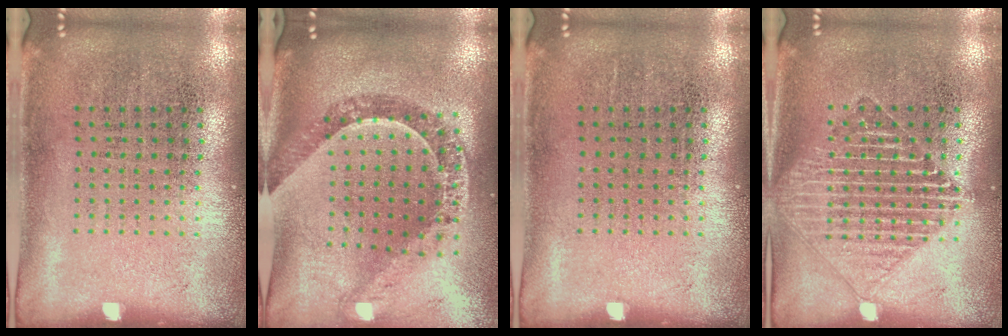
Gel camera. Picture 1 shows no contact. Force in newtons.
{"total": 1.4, "press": 1.4, "slide": 0.4}
{"total": 0.0}
{"total": 1.7, "press": 1.7, "slide": 0.2}